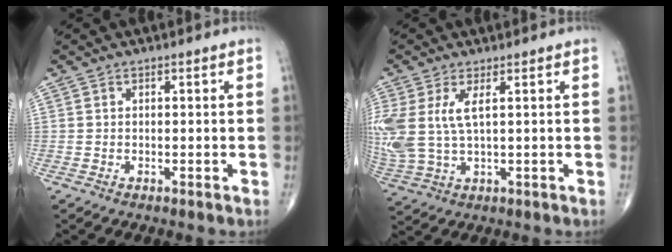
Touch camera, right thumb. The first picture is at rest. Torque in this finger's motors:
{"motor_torque": [0.29, 0.30, 1.05, 0.33, 0.38]}